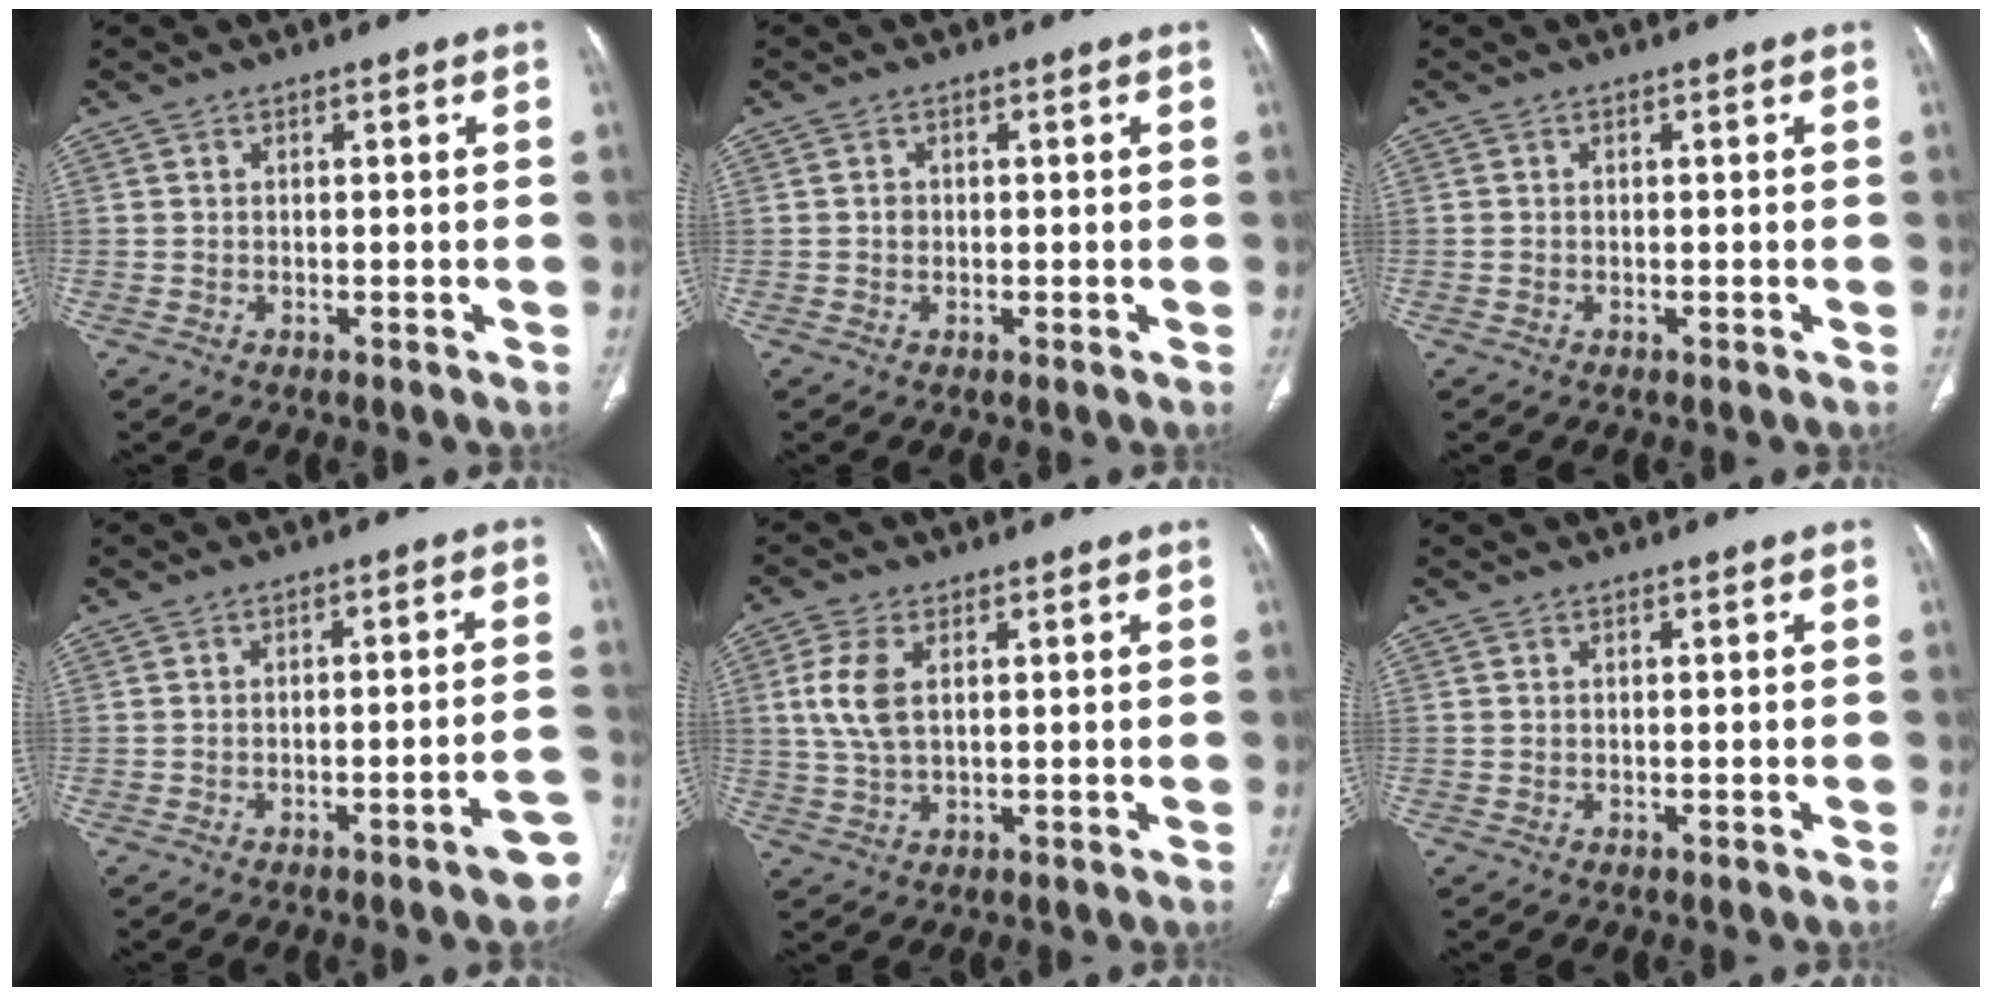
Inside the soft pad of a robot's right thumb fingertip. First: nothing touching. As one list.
[{"total": 1.1, "force": [-0.1, 1.0, 0.5], "torque": [0.002, 0.004, -0.003]}, {"total": 0.0}, {"total": 5.9, "force": [-3.3, 0.7, 4.9], "torque": [-0.053, 0.027, -0.038]}, {"total": 6.9, "force": [1.5, 3.7, 5.6], "torque": [-0.126, 0.003, 0.031]}, {"total": 0.0}]